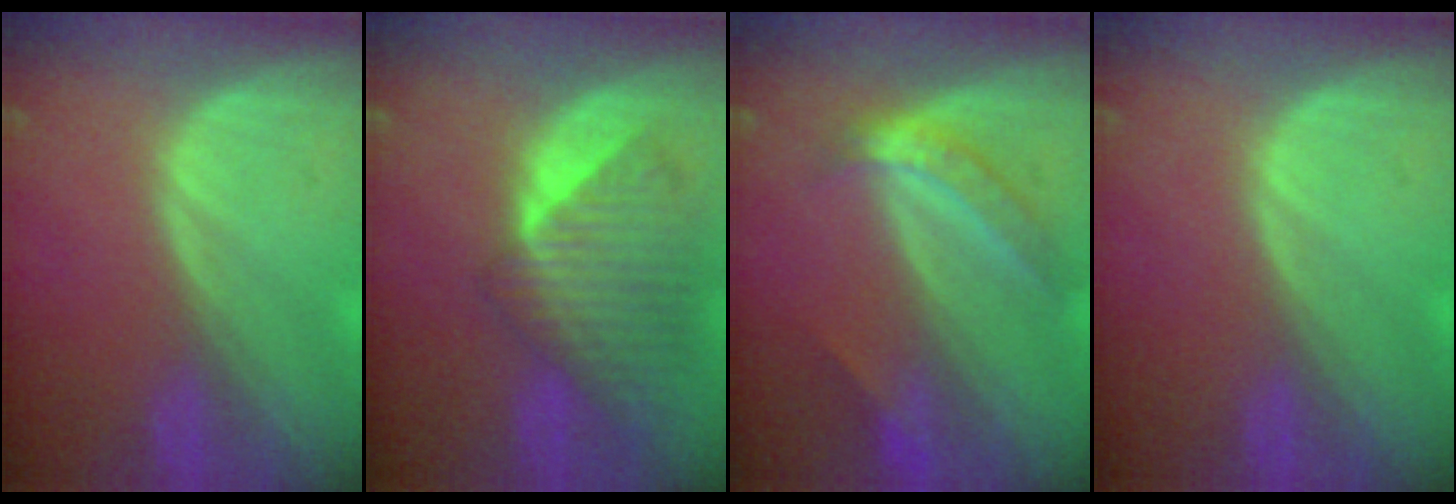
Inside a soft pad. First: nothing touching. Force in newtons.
{"total": 8.9, "press": 8.1, "slide": 3.8}
{"total": 5.7, "press": 4.8, "slide": 3.1}
{"total": 0.0}